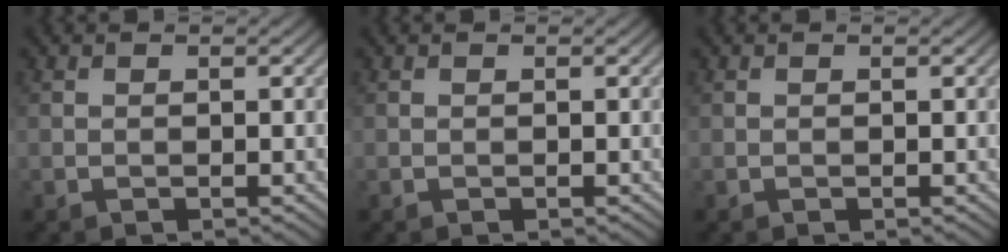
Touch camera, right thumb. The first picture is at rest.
{"total": 0.0}
{"total": 0.0}